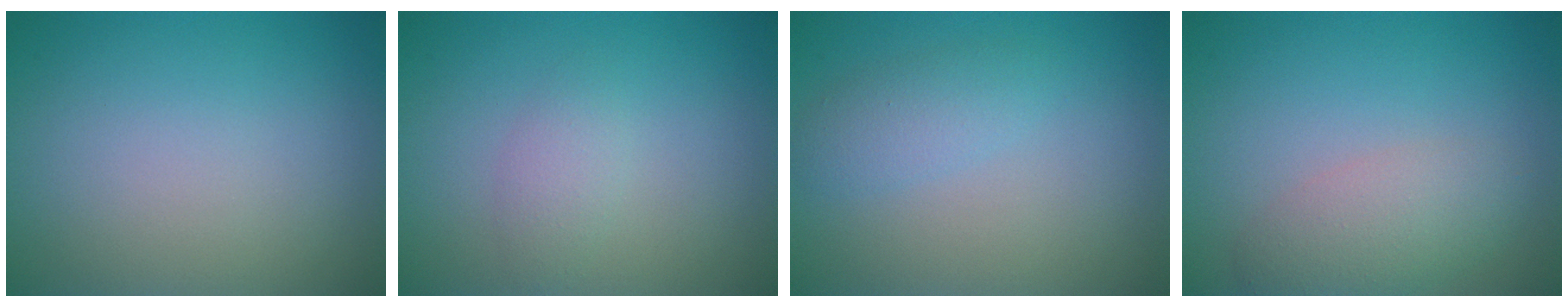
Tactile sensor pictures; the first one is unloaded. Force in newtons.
{"total": 1.5, "press": 1.5, "slide": 0.1}
{"total": 2.0, "press": 2.0, "slide": 0.1}
{"total": 3.4, "press": 3.4, "slide": 0.3}